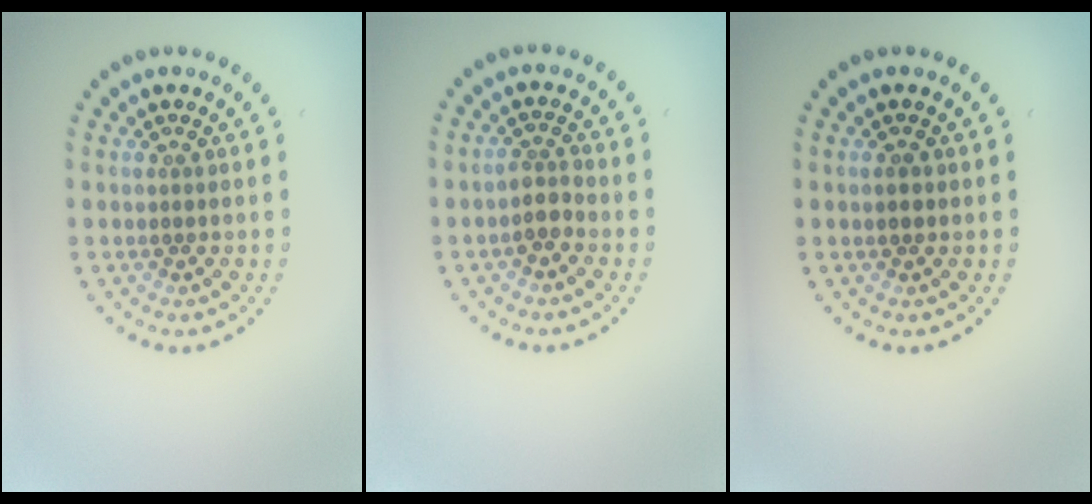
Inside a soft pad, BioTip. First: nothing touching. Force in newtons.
{"total": 1.8, "press": 1.4, "slide": 1.1}
{"total": 0.7, "press": 0.7, "slide": 0.1}